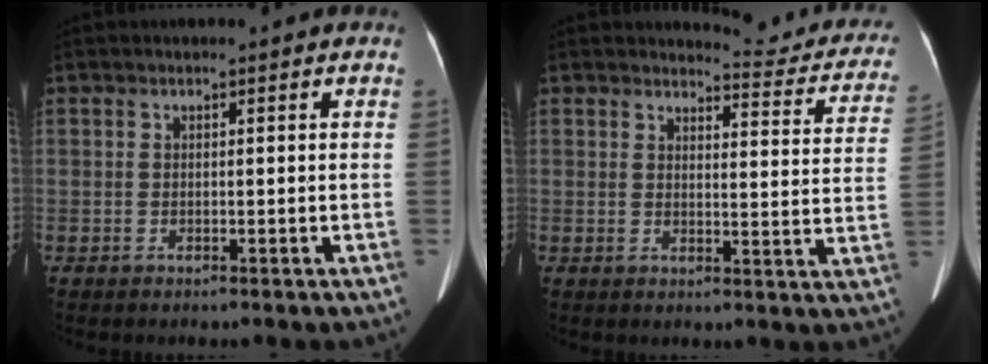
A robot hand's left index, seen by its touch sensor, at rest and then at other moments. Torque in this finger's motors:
{"motor_torque": [0.48, -0.68, -0.12, -0.02]}